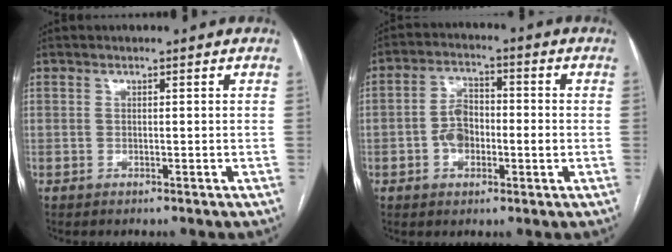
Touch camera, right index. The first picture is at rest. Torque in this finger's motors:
{"motor_torque": [1.16, -0.19, 0.20, 0.11]}